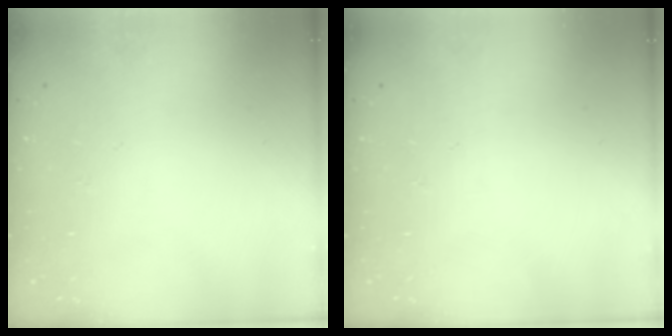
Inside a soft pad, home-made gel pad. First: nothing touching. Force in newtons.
{"total": 0.0}